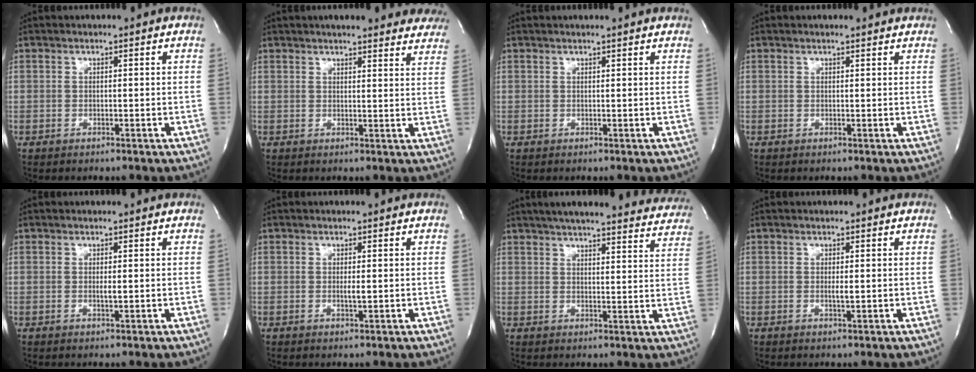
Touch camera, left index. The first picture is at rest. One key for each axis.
{"total": 18.5, "fx": 16.7, "fy": 3.5, "fz": 7.2, "tx": -0.085, "ty": -0.001, "tz": 0.187}
{"total": 3.6, "fx": 3.4, "fy": -0.1, "fz": 1.2, "tx": -0.018, "ty": 0.019, "tz": 0.035}
{"total": 2.3, "fx": 2.2, "fy": 0.2, "fz": 0.7, "tx": -0.015, "ty": 0.010, "tz": 0.021}
{"total": 0.8, "fx": 0.0, "fy": 0.0, "fz": 0.8, "tx": -0.020, "ty": -0.003, "tz": 0.001}
{"total": 1.1, "fx": 0.0, "fy": 0.1, "fz": 1.1, "tx": -0.025, "ty": -0.003, "tz": 0.000}
{"total": 25.9, "fx": 23.5, "fy": 4.2, "fz": 9.9, "tx": -0.150, "ty": -0.033, "tz": 0.276}
{"total": 1.0, "fx": 0.0, "fy": 0.0, "fz": 1.0, "tx": -0.024, "ty": -0.003, "tz": 0.001}